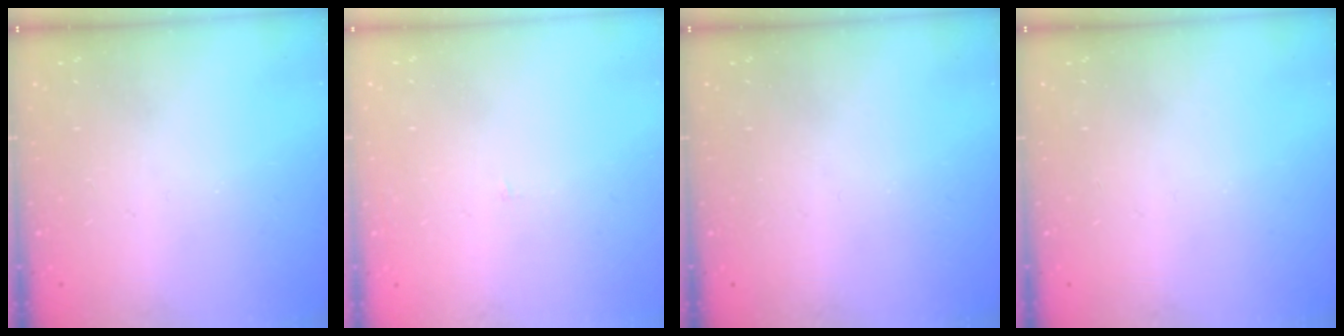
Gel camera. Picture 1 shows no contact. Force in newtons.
{"total": 2.0, "press": 2.0, "slide": 0.1}
{"total": 0.0}
{"total": 0.0}